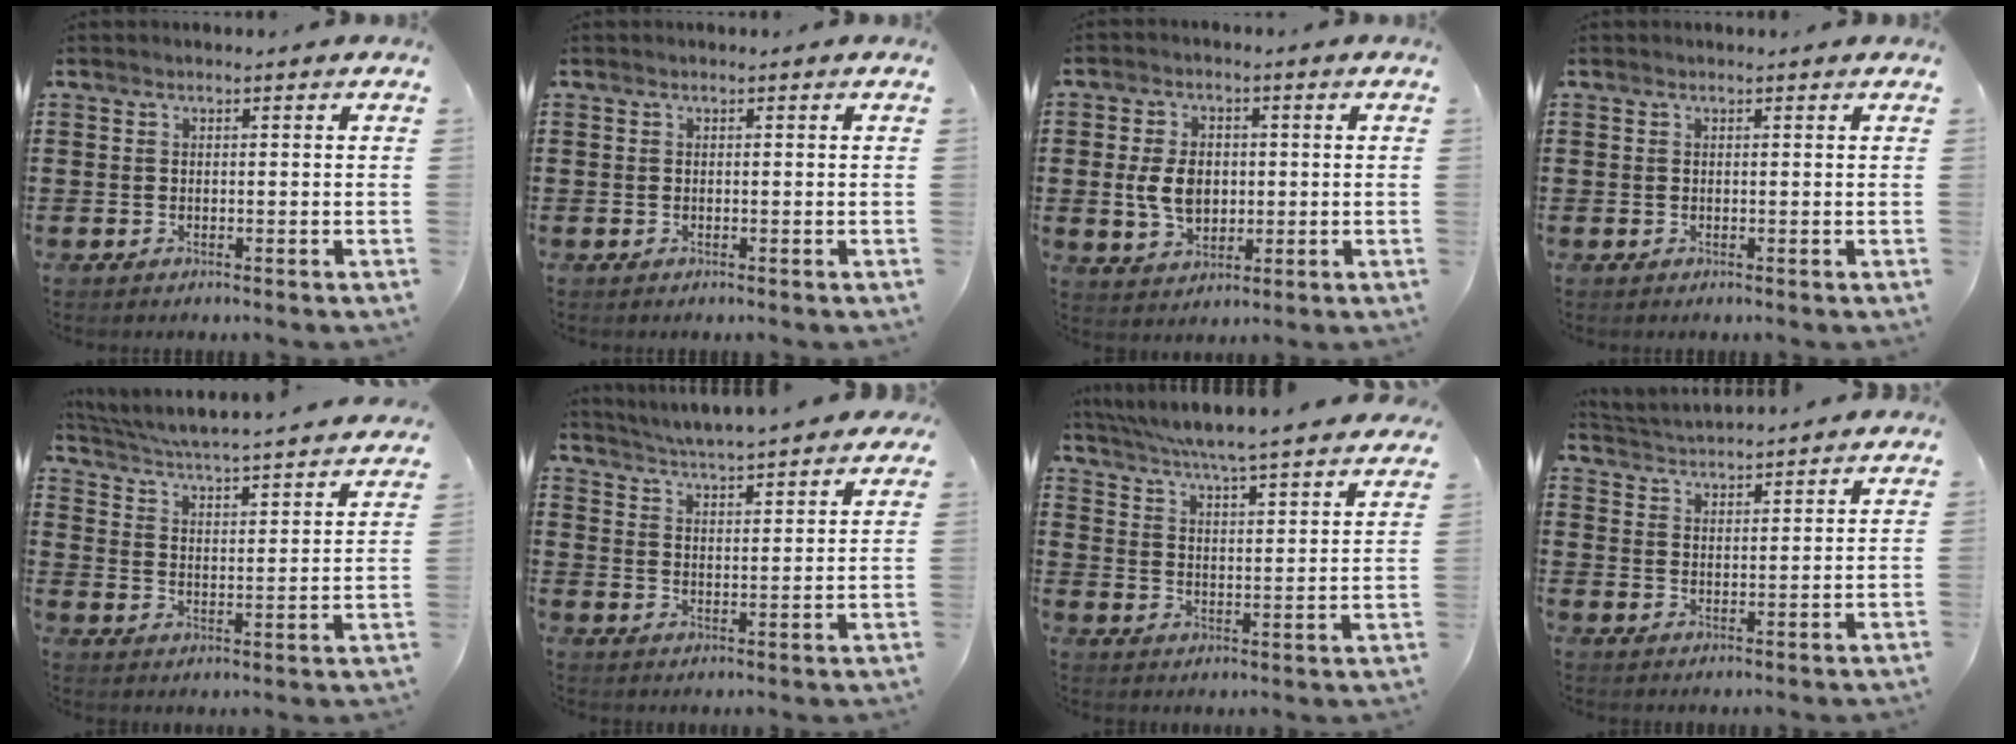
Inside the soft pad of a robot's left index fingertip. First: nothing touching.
{"total": 0.0}
{"total": 6.6, "force": [0.0, 4.4, 4.9], "torque": [-0.105, 0.006, -0.005]}
{"total": 0.0}
{"total": 4.1, "force": [3.8, -0.7, 1.3], "torque": [-0.045, -0.039, 0.055]}
{"total": 4.4, "force": [4.3, -0.3, 0.7], "torque": [-0.036, -0.029, 0.073]}
{"total": 4.7, "force": [4.4, -1.0, 1.4], "torque": [-0.050, -0.043, 0.067]}
{"total": 3.6, "force": [3.6, -0.3, 0.0], "torque": [-0.020, -0.026, 0.059]}